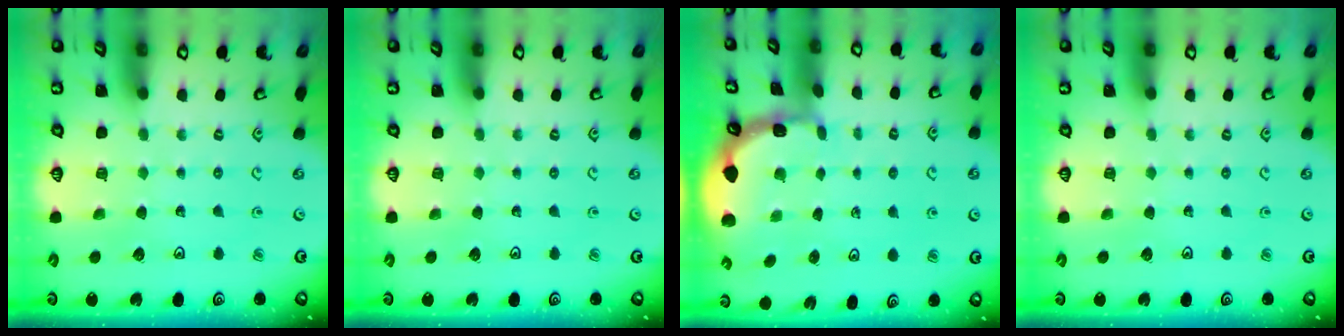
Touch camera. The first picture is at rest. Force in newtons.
{"total": 0.0}
{"total": 1.5, "press": 1.5, "slide": 0.1}
{"total": 0.0}